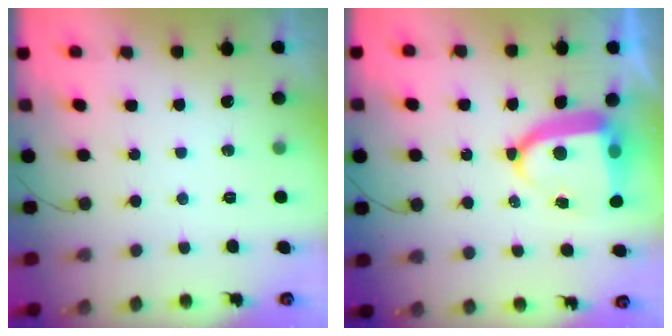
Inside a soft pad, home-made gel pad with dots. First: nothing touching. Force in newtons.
{"total": 11.1, "press": 11.0, "slide": 1.5}